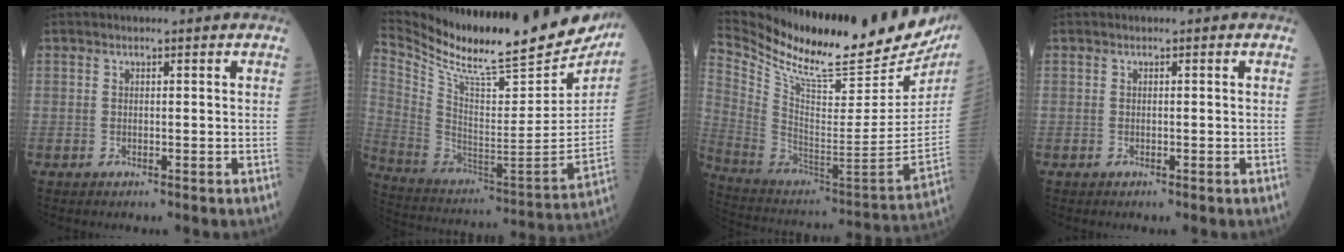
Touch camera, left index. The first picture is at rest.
{"total": 28.9, "force": [25.7, 3.3, 12.9], "torque": [-0.236, -0.096, 0.378]}
{"total": 30.9, "force": [26.4, 3.6, 15.7], "torque": [-0.275, -0.091, 0.392]}
{"total": 0.0}